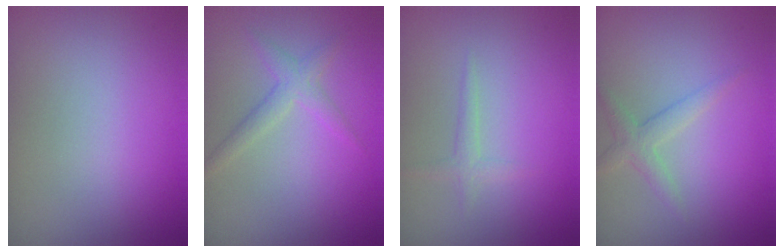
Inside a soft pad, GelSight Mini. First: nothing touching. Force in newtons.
{"total": 2.0, "press": 2.0, "slide": 0.0}
{"total": 1.1, "press": 1.1, "slide": 0.1}
{"total": 1.8, "press": 1.8, "slide": 0.1}